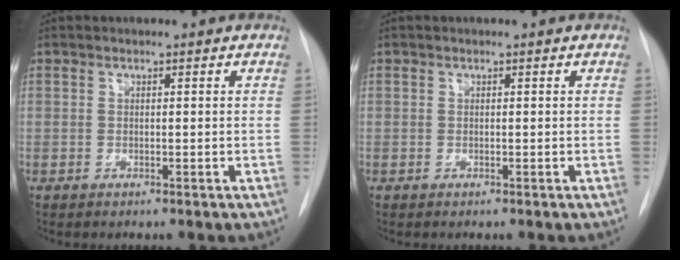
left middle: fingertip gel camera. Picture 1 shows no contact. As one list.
[{"total": 0.0}]